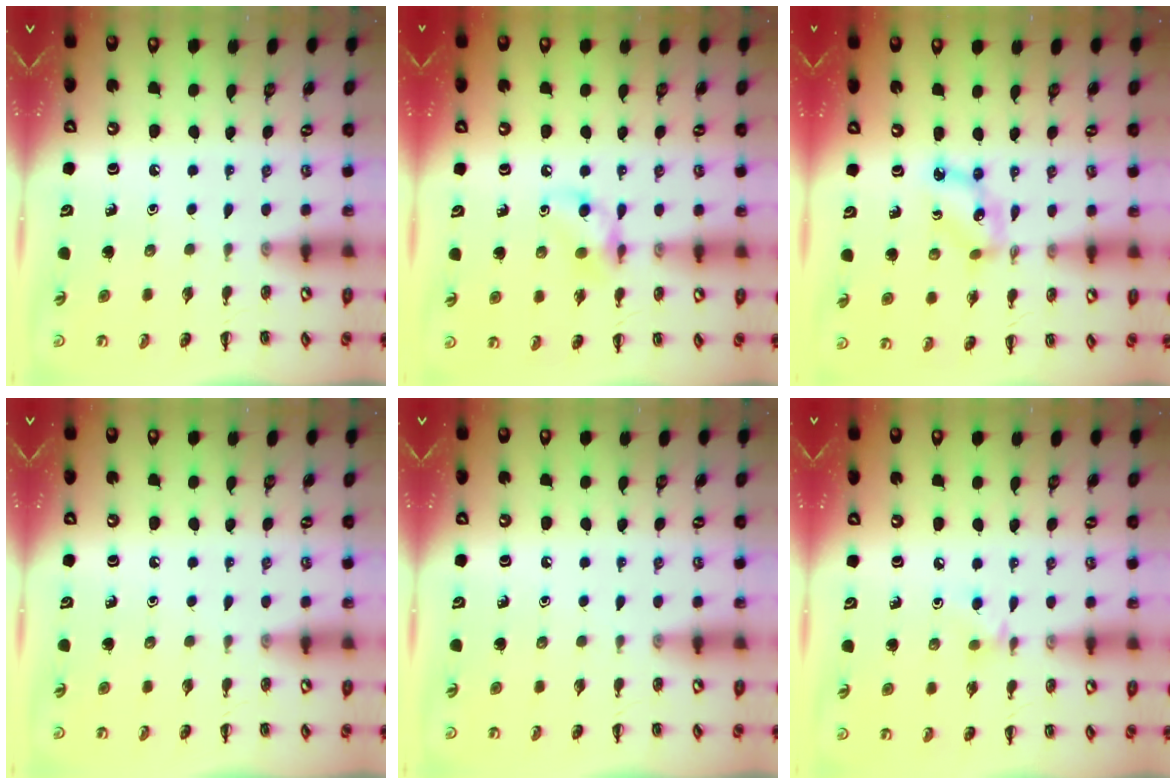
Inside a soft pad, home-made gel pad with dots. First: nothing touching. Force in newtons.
{"total": 8.1, "press": 8.0, "slide": 0.7}
{"total": 6.2, "press": 6.0, "slide": 1.6}
{"total": 0.0}
{"total": 0.0}
{"total": 4.4, "press": 4.2, "slide": 1.4}